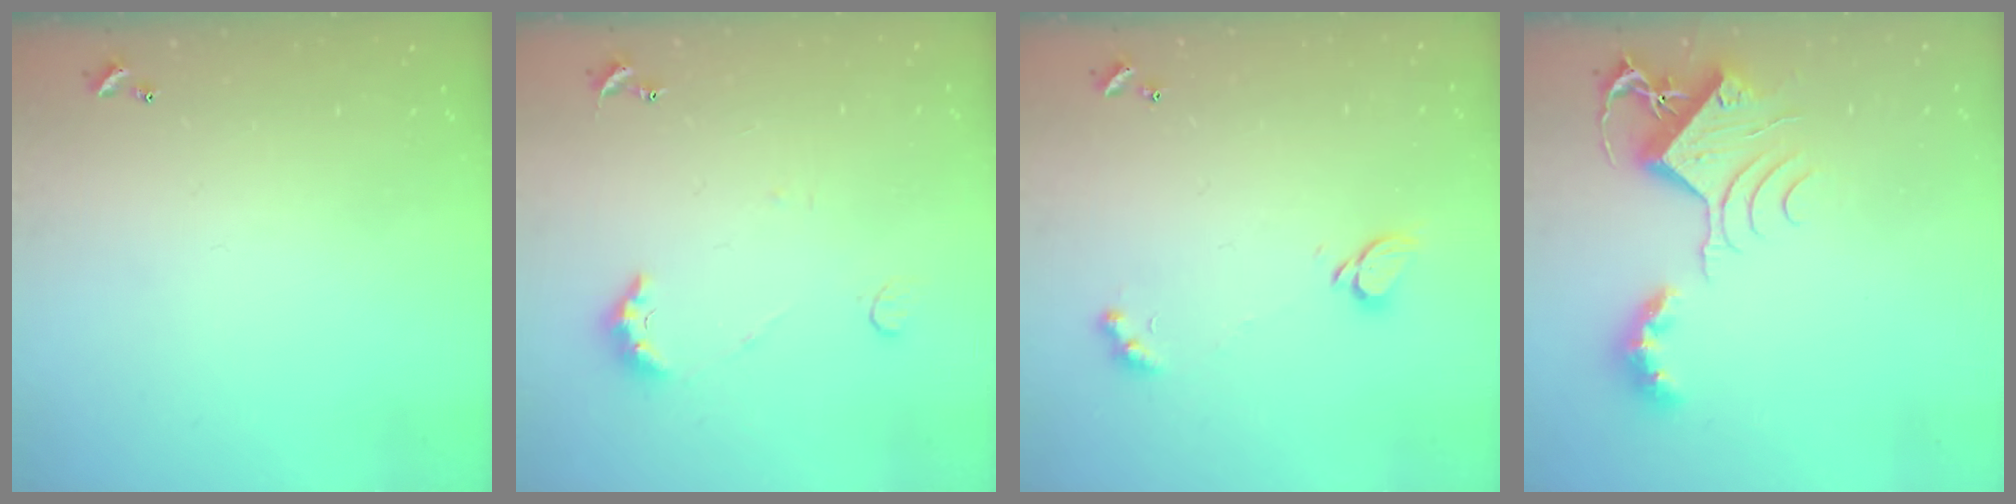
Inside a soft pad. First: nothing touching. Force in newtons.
{"total": 3.7, "press": 3.6, "slide": 0.8}
{"total": 2.1, "press": 2.1, "slide": 0.3}
{"total": 9.5, "press": 9.3, "slide": 1.6}